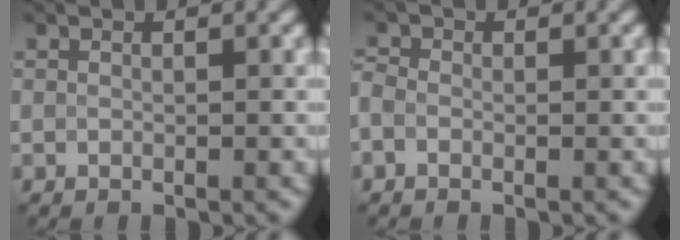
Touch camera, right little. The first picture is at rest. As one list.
[{"total": 0.8, "force": [-0.5, 0.5, 0.4], "torque": [-0.006, 0.001, -0.017]}]